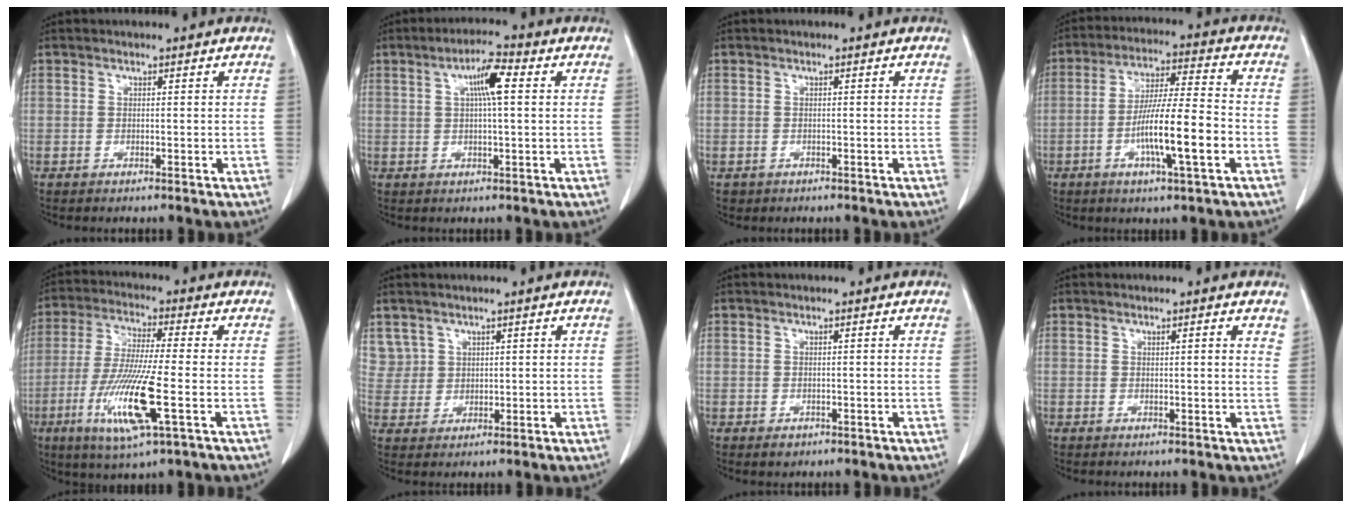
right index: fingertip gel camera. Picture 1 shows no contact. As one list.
[{"total": 5.7, "force": [1.5, 0.6, 5.4], "torque": [-0.097, 0.010, 0.024]}, {"total": 1.0, "force": [-0.5, 0.9, 0.0], "torque": [-0.009, 0.003, -0.003]}, {"total": 12.0, "force": [-3.5, 0.7, 11.4], "torque": [-0.203, -0.001, -0.061]}, {"total": 13.2, "force": [-4.1, 0.7, 12.5], "torque": [-0.254, -0.024, -0.074]}, {"total": 4.0, "force": [2.5, 3.2, -0.4], "torque": [0.023, 0.006, 0.052]}, {"total": 1.2, "force": [-0.6, 0.9, 0.4], "torque": [-0.005, 0.002, -0.003]}, {"total": 2.5, "force": [1.4, 0.2, 2.0], "torque": [-0.024, 0.001, 0.014]}]